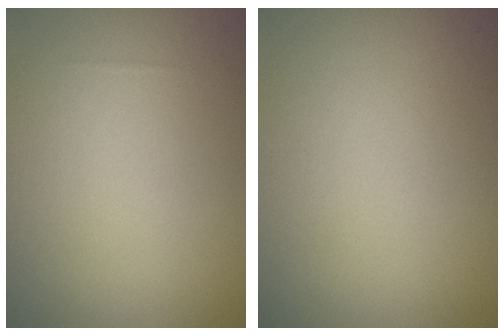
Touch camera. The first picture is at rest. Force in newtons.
{"total": 0.0}